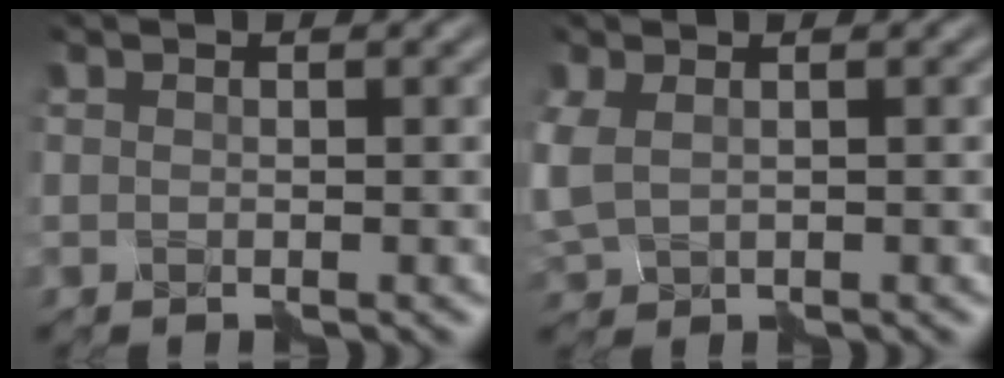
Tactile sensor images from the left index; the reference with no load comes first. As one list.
[{"total": 3.4, "force": [-0.2, 2.4, 2.4], "torque": [-0.069, -0.002, -0.001]}]